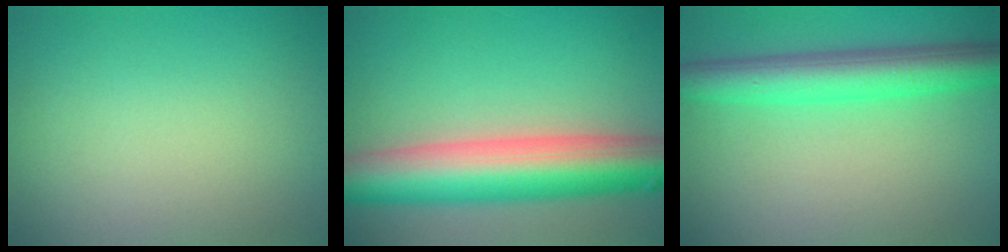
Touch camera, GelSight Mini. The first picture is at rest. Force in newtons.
{"total": 10.1, "press": 10.1, "slide": 0.4}
{"total": 5.5, "press": 5.5, "slide": 0.2}